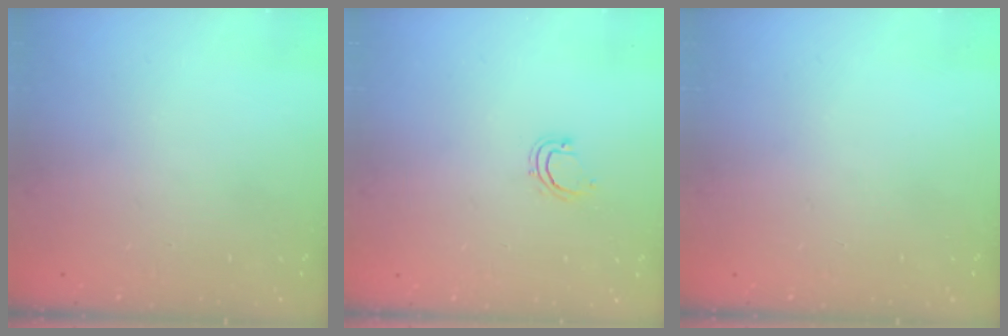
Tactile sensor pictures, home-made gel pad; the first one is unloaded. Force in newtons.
{"total": 4.7, "press": 4.6, "slide": 0.9}
{"total": 0.0}